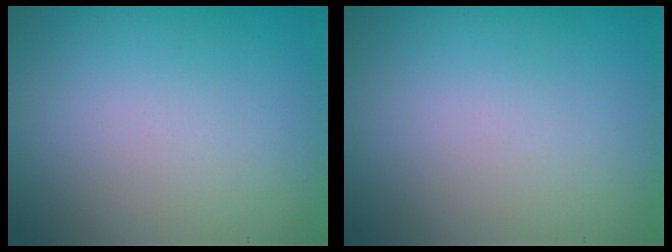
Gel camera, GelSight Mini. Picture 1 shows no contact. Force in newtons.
{"total": 0.0}